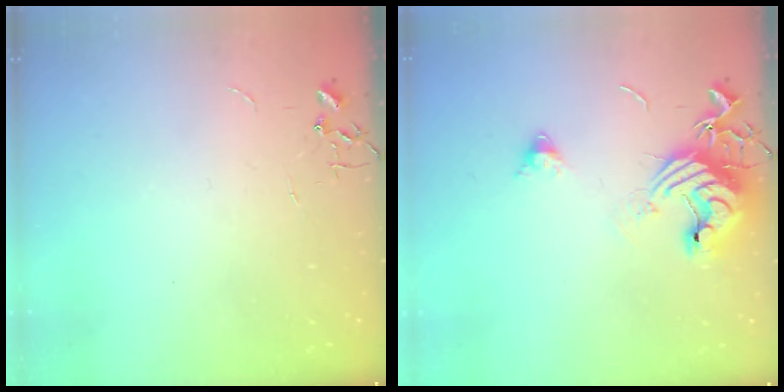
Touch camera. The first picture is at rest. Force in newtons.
{"total": 13.7, "press": 13.6, "slide": 1.7}